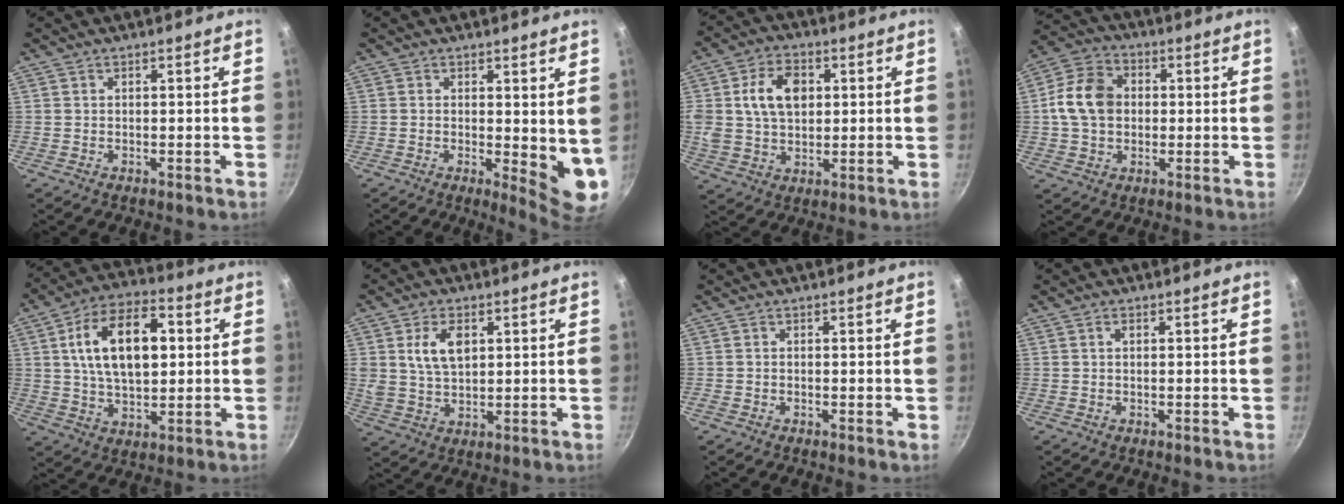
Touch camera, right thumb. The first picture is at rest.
{"total": 7.5, "force": [0.6, 2.9, 6.9], "torque": [-0.082, -0.025, 0.009]}
{"total": 12.2, "force": [2.6, 8.5, 8.3], "torque": [-0.133, 0.008, 0.042]}
{"total": 11.3, "force": [0.5, 8.8, 7.1], "torque": [-0.108, 0.017, -0.006]}
{"total": 17.1, "force": [3.2, 9.7, 13.7], "torque": [-0.208, 0.009, 0.048]}
{"total": 8.0, "force": [2.5, 4.9, 5.9], "torque": [-0.100, -0.013, 0.048]}
{"total": 0.0}
{"total": 0.9, "force": [0.3, 0.4, 0.7], "torque": [-0.013, 0.002, 0.003]}